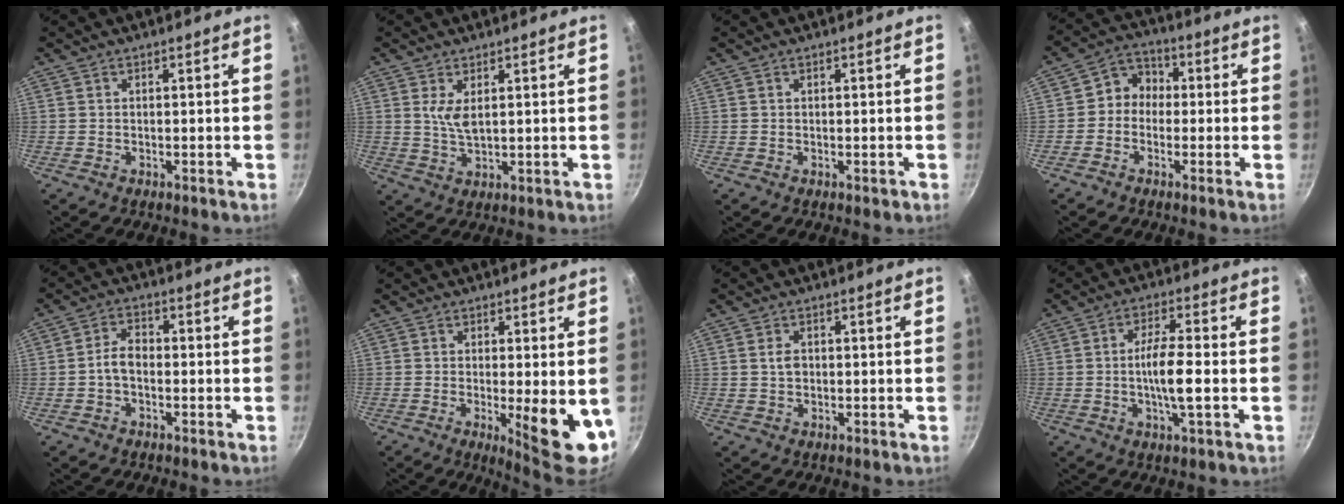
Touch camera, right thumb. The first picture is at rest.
{"total": 4.2, "force": [1.5, 1.7, 3.6], "torque": [-0.066, -0.015, 0.033]}
{"total": 0.7, "force": [0.0, 0.4, 0.6], "torque": [-0.005, 0.001, -0.001]}
{"total": 5.7, "force": [-0.6, 5.1, 2.5], "torque": [-0.009, 0.022, -0.029]}
{"total": 4.2, "force": [-1.0, 2.6, 3.1], "torque": [-0.051, 0.022, -0.025]}
{"total": 10.0, "force": [-1.3, 2.4, 9.6], "torque": [-0.115, -0.013, -0.008]}
{"total": 2.3, "force": [0.2, 1.7, 1.5], "torque": [-0.019, 0.003, 0.002]}
{"total": 7.8, "force": [-1.0, 1.5, 7.6], "torque": [-0.145, 0.009, -0.023]}